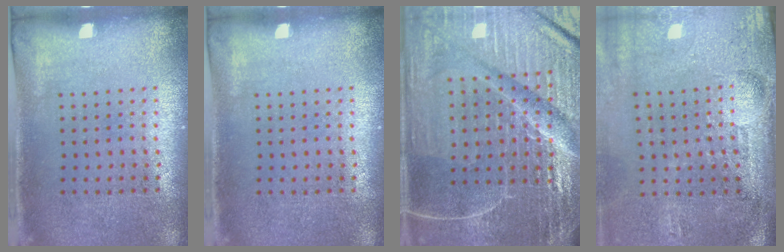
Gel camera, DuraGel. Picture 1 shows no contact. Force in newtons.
{"total": 0.0}
{"total": 7.0, "press": 6.1, "slide": 3.4}
{"total": 4.7, "press": 3.8, "slide": 2.7}